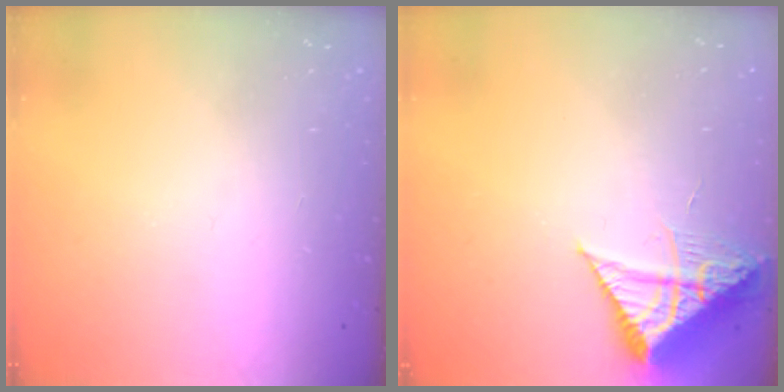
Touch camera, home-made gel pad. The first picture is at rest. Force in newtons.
{"total": 8.8, "press": 8.8, "slide": 1.0}